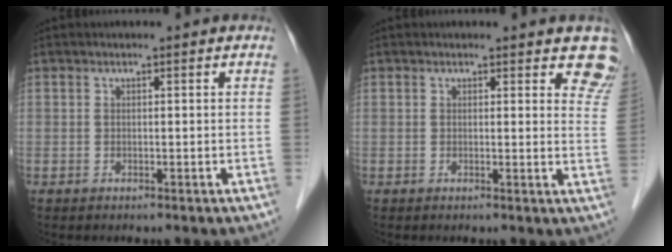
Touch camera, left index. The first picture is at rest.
{"total": 5.8, "force": [5.1, 2.0, 1.9], "torque": [0.005, -0.021, 0.029]}